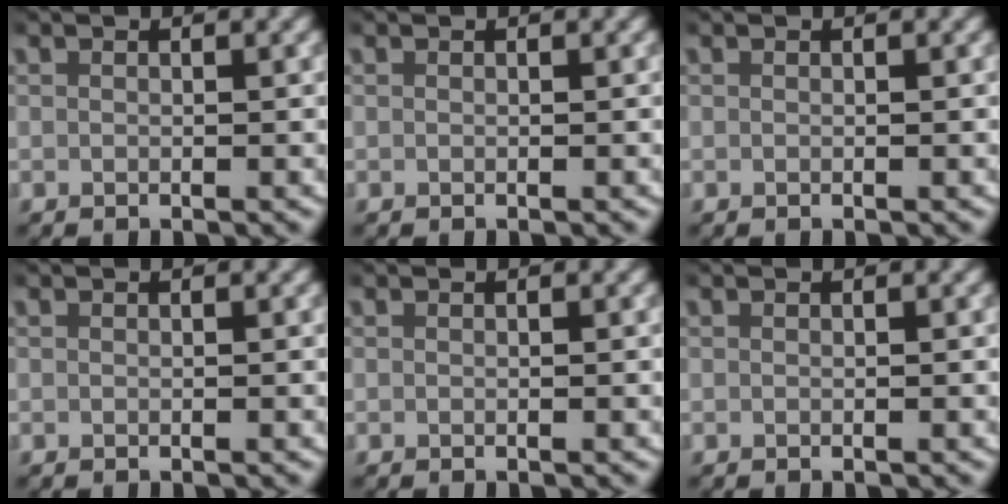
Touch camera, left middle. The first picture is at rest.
{"total": 0.0}
{"total": 0.0}
{"total": 0.0}
{"total": 0.0}
{"total": 0.0}